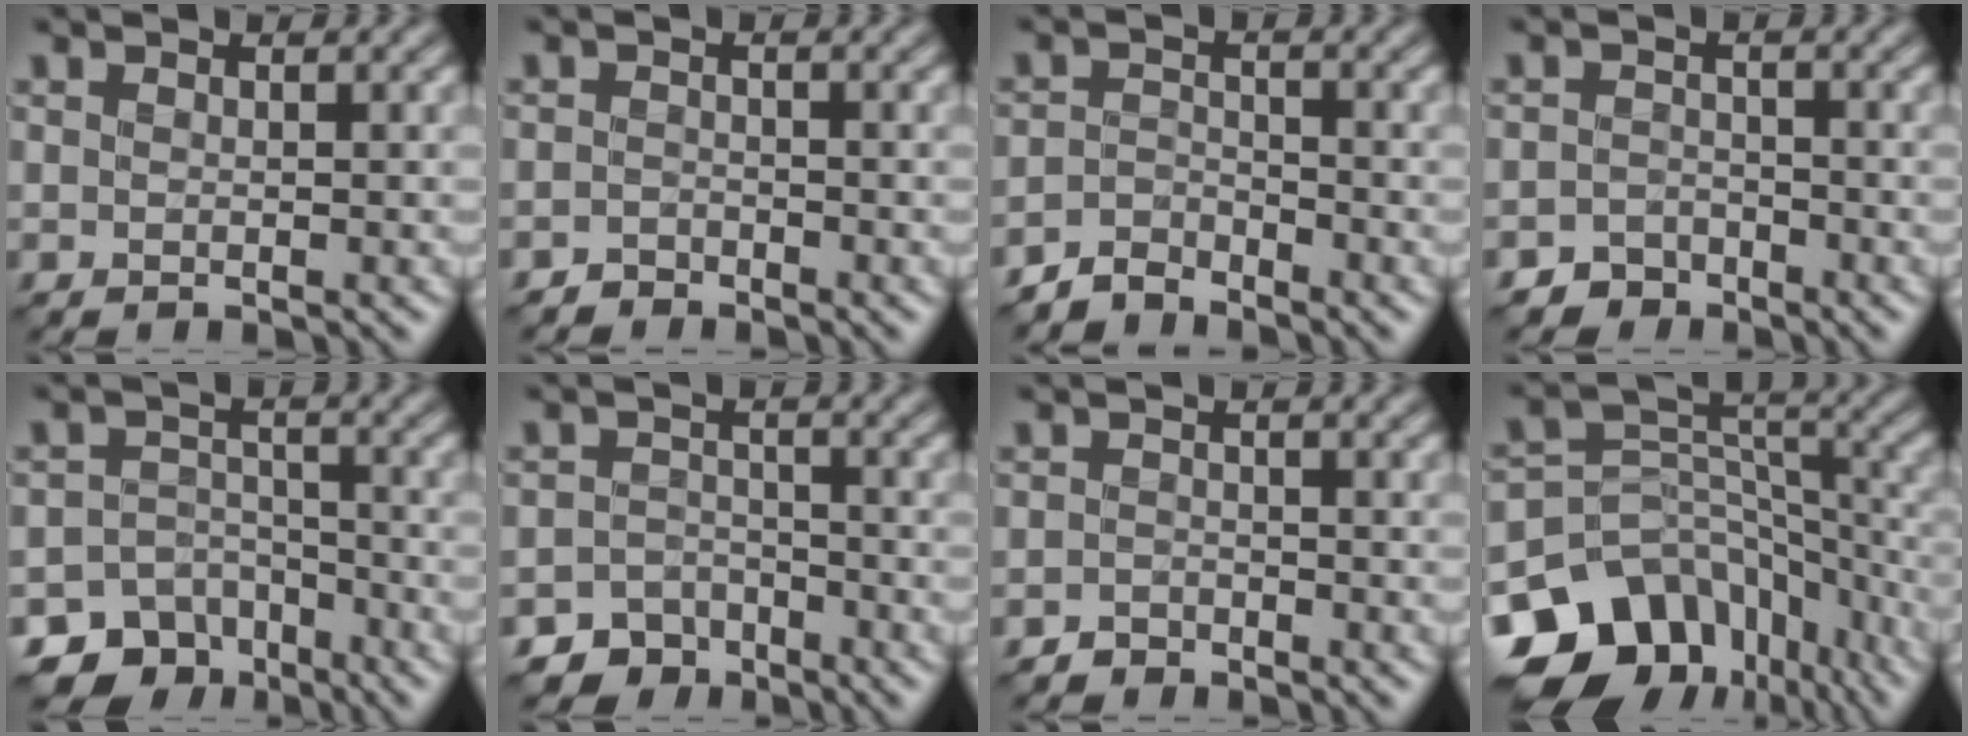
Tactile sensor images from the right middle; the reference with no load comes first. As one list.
[{"total": 1.2, "force": [-1.1, 0.3, -0.1], "torque": [0.002, 0.006, -0.025]}, {"total": 2.5, "force": [-2.4, 0.6, 0.2], "torque": [-0.006, 0.004, -0.057]}, {"total": 2.4, "force": [-2.1, 1.2, 0.0], "torque": [0.008, 0.005, -0.044]}, {"total": 7.1, "force": [-5.2, 4.7, 1.3], "torque": [0.002, -0.007, -0.080]}, {"total": 3.9, "force": [-3.2, 2.2, 0.2], "torque": [0.009, -0.003, -0.054]}, {"total": 1.2, "force": [-1.1, 0.4, -0.1], "torque": [0.002, 0.007, -0.024]}, {"total": 14.2, "force": [-8.4, 10.0, 5.5], "torque": [-0.130, 0.011, -0.121]}]